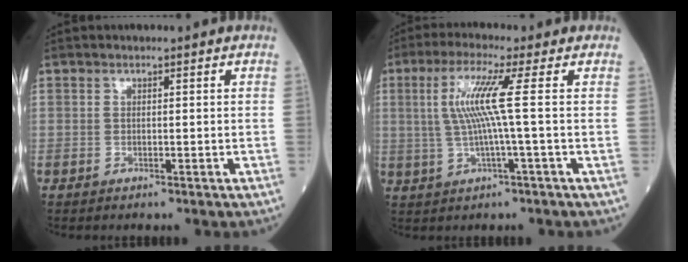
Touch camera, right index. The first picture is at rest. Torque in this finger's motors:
{"motor_torque": [1.03, 0.14, 0.36, 0.19]}